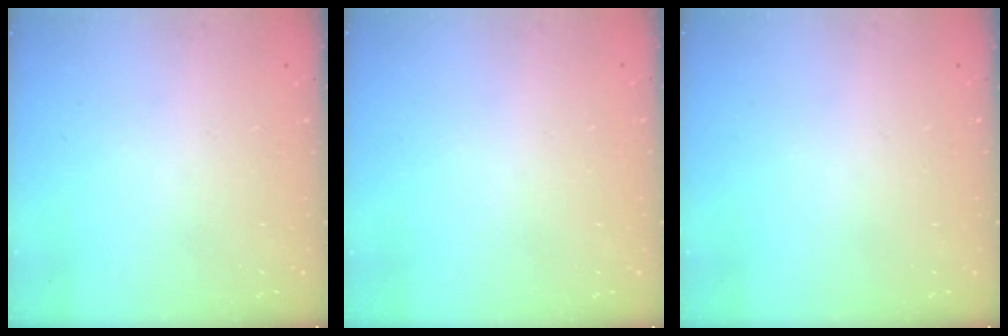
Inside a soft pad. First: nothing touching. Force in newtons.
{"total": 0.0}
{"total": 0.0}